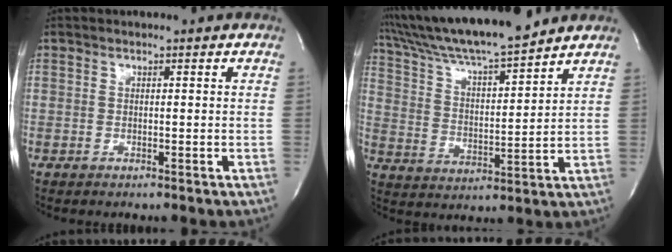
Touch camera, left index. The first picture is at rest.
{"total": 16.2, "force": [14.4, 0.6, 7.5], "torque": [-0.143, 0.007, 0.250]}